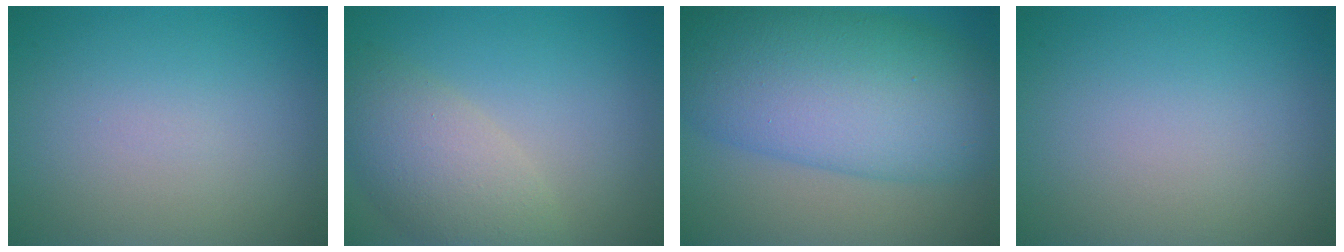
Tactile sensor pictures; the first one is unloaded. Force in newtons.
{"total": 5.3, "press": 5.3, "slide": 0.5}
{"total": 12.3, "press": 12.3, "slide": 0.3}
{"total": 0.0}